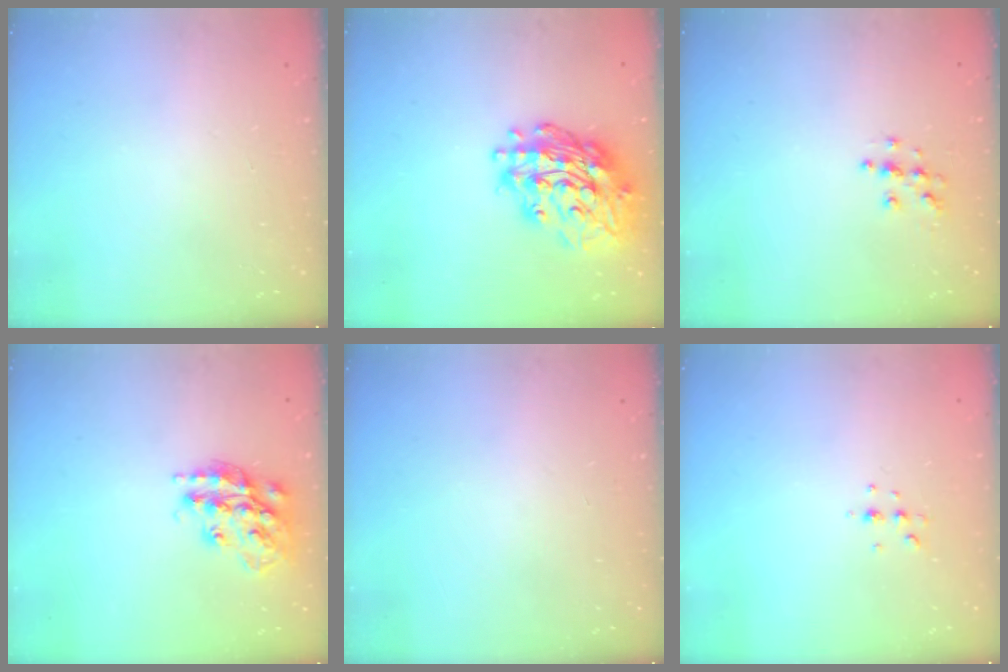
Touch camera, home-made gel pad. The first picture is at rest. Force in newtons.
{"total": 20.7, "press": 20.6, "slide": 1.9}
{"total": 5.6, "press": 5.6, "slide": 0.2}
{"total": 19.7, "press": 19.6, "slide": 1.4}
{"total": 0.0}
{"total": 3.7, "press": 3.6, "slide": 0.7}